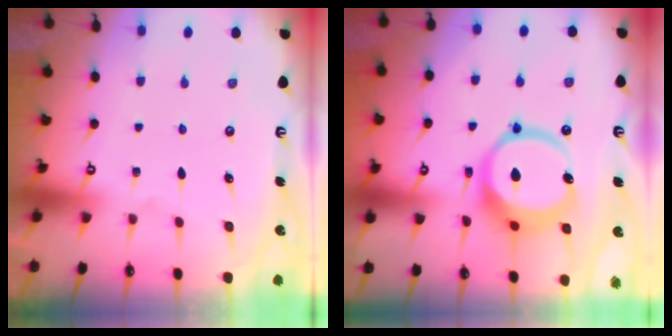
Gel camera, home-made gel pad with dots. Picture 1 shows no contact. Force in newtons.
{"total": 14.7, "press": 14.6, "slide": 2.0}